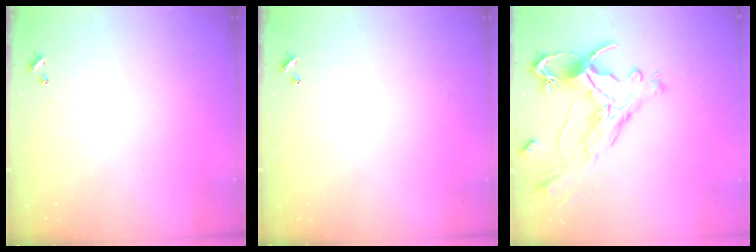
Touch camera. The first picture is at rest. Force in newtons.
{"total": 0.0}
{"total": 1.8, "press": 1.2, "slide": 1.3}